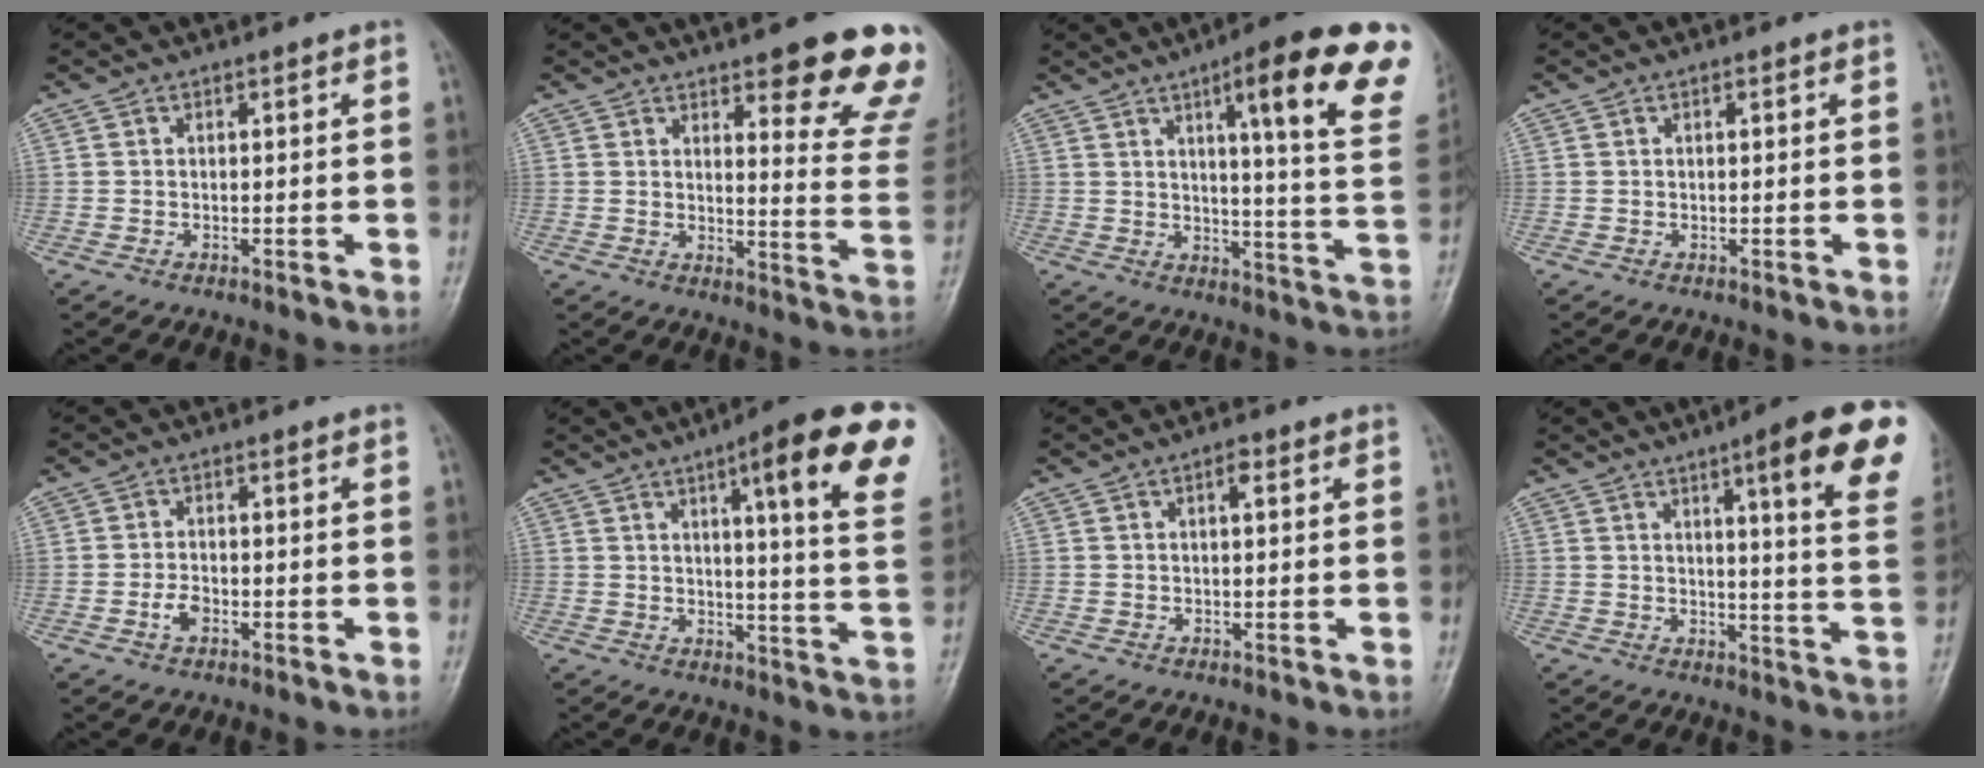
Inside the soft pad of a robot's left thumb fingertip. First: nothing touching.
{"total": 17.0, "force": [11.2, 4.3, 12.1], "torque": [-0.108, -0.073, 0.132]}
{"total": 21.0, "force": [10.3, 3.3, 18.0], "torque": [-0.217, -0.040, 0.130]}
{"total": 0.7, "force": [0.2, 0.4, 0.6], "torque": [-0.009, 0.001, 0.002]}
{"total": 2.8, "force": [-1.1, 1.6, 1.9], "torque": [-0.035, 0.010, -0.023]}
{"total": 19.4, "force": [9.1, 2.9, 16.8], "torque": [-0.197, -0.033, 0.112]}
{"total": 2.1, "force": [0.8, 0.9, 1.8], "torque": [-0.026, 0.002, 0.009]}
{"total": 16.9, "force": [8.4, 2.3, 14.5], "torque": [-0.160, -0.037, 0.101]}